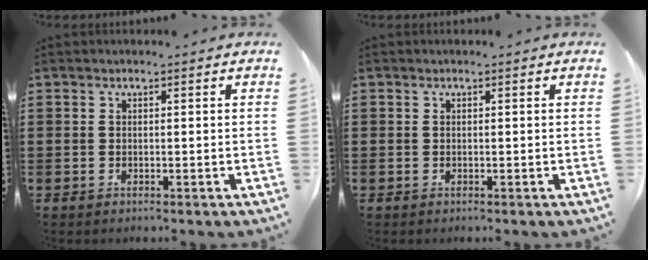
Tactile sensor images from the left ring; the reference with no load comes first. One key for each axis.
{"total": 0.0}